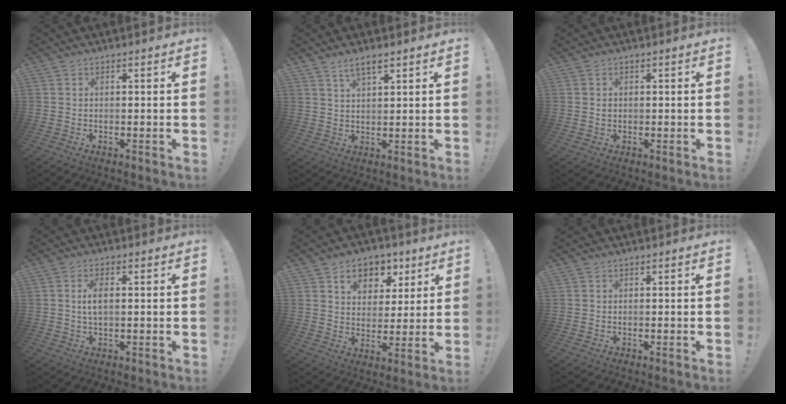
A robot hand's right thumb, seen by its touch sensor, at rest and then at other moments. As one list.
[{"total": 4.2, "force": [3.0, 1.2, 2.7], "torque": [-0.049, -0.014, 0.053]}, {"total": 0.6, "force": [0.0, 0.6, 0.1], "torque": [0.004, 0.000, -0.001]}, {"total": 4.0, "force": [0.5, 1.6, 3.6], "torque": [-0.065, 0.003, 0.008]}, {"total": 9.4, "force": [5.2, 7.0, 3.7], "torque": [-0.051, -0.027, 0.098]}, {"total": 0.0}]